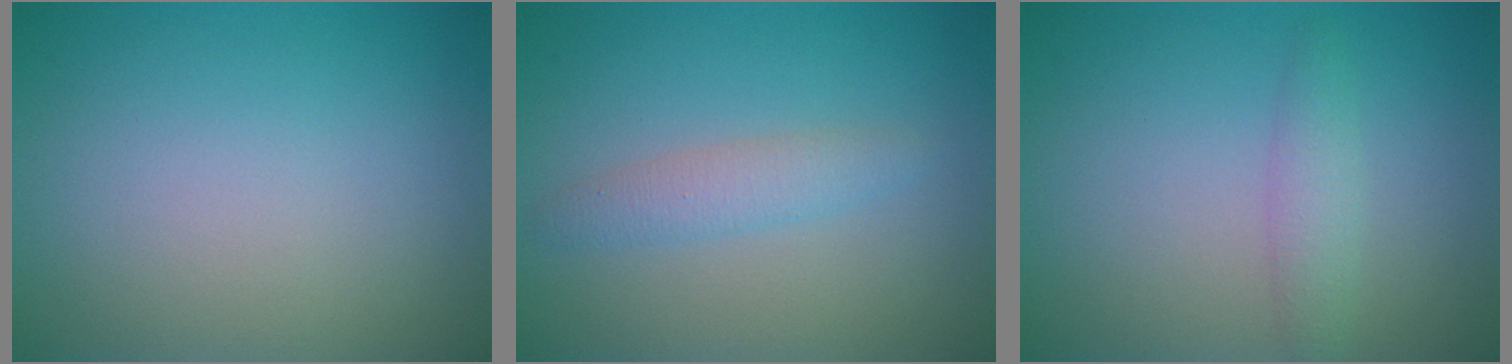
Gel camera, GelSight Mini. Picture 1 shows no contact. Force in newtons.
{"total": 1.9, "press": 1.9, "slide": 0.1}
{"total": 1.7, "press": 1.7, "slide": 0.1}